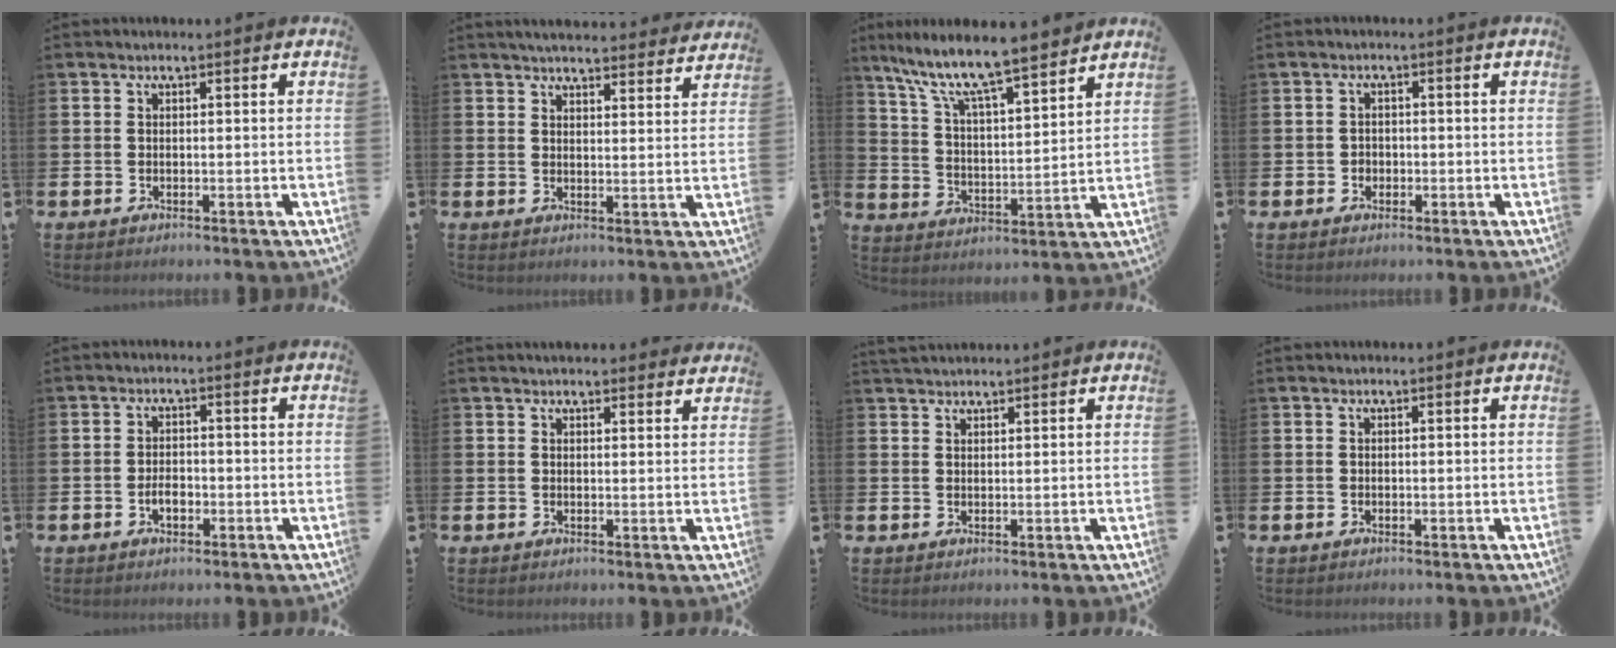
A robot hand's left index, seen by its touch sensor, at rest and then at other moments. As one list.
[{"total": 4.5, "force": [4.4, 0.4, 0.7], "torque": [-0.015, -0.027, 0.079]}, {"total": 9.0, "force": [8.1, 0.9, 3.8], "torque": [-0.114, -0.055, 0.139]}, {"total": 1.4, "force": [-0.5, 1.3, 0.2], "torque": [-0.003, 0.004, -0.013]}, {"total": 2.3, "force": [-0.8, 1.4, 1.7], "torque": [-0.020, -0.001, -0.018]}, {"total": 2.3, "force": [2.3, 0.3, 0.0], "torque": [0.003, -0.013, 0.040]}, {"total": 1.8, "force": [1.8, 0.4, 0.1], "torque": [0.005, -0.007, 0.031]}, {"total": 0.0}]